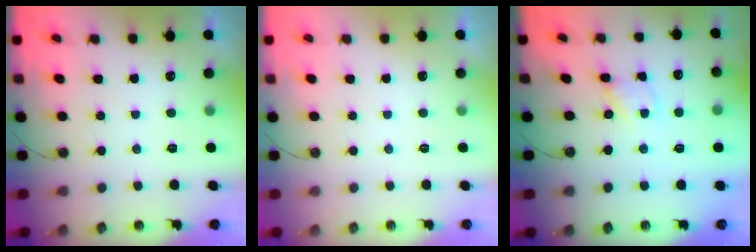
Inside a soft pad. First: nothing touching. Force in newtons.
{"total": 0.0}
{"total": 1.8, "press": 1.8, "slide": 0.2}